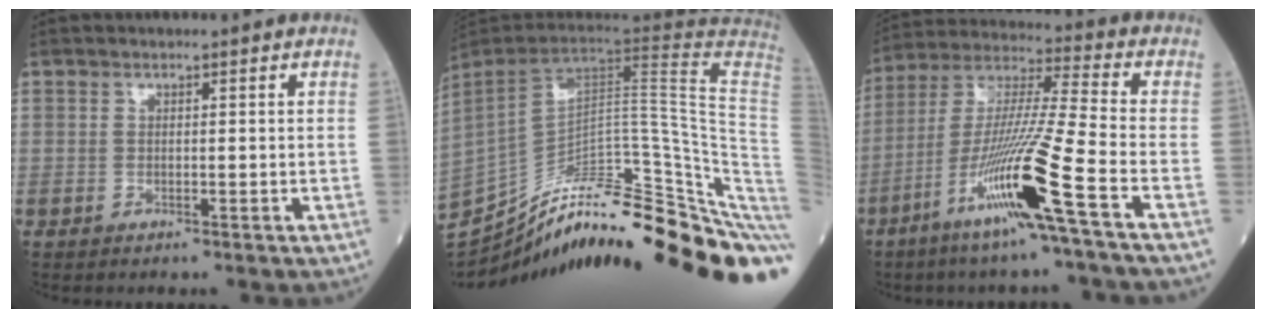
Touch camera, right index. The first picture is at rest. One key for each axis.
{"total": 38.9, "fx": -30.6, "fy": 3.8, "fz": 23.7, "tx": -0.265, "ty": -0.044, "tz": -0.417}
{"total": 15.9, "fx": -7.3, "fy": -1.8, "fz": 14.0, "tx": -0.281, "ty": -0.022, "tz": -0.141}